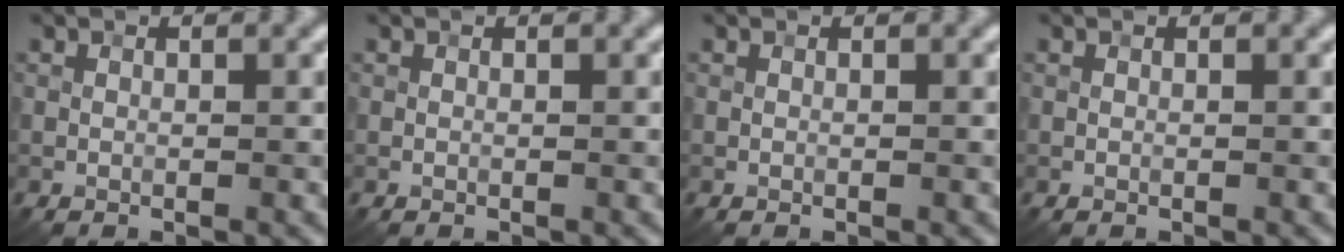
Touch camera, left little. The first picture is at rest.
{"total": 0.0}
{"total": 0.0}
{"total": 0.0}